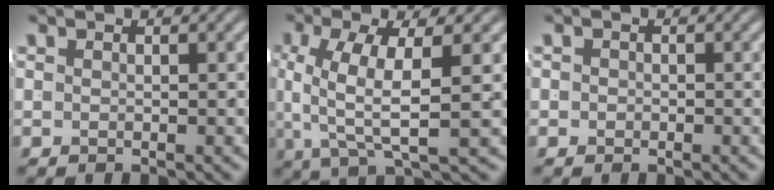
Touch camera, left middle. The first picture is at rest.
{"total": 6.2, "force": [0.3, 2.0, 5.9], "torque": [-0.106, -0.009, 0.012]}
{"total": 0.9, "force": [-0.5, 0.7, 0.1], "torque": [-0.004, -0.006, -0.007]}